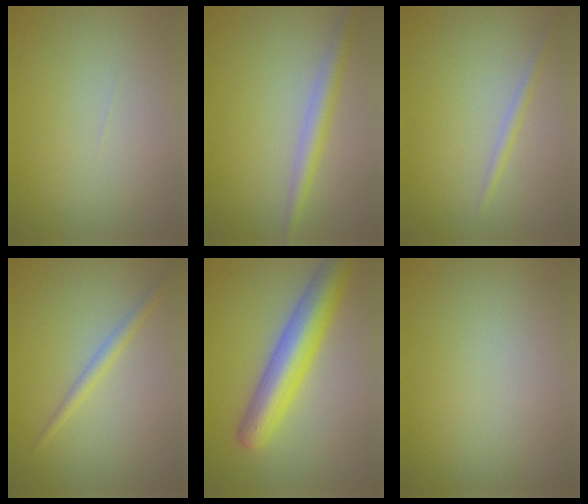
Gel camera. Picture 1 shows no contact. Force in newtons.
{"total": 2.8, "press": 2.8, "slide": 0.1}
{"total": 1.2, "press": 1.2, "slide": 0.1}
{"total": 1.6, "press": 1.6, "slide": 0.1}
{"total": 7.2, "press": 7.2, "slide": 0.3}
{"total": 0.0}